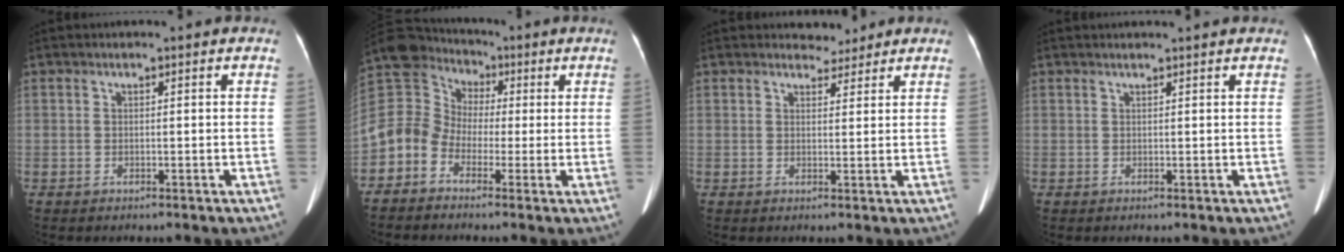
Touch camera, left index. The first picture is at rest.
{"total": 9.3, "force": [-1.9, 8.6, 3.0], "torque": [-0.095, 0.053, -0.040]}
{"total": 2.5, "force": [2.2, 1.0, -0.1], "torque": [0.004, -0.003, 0.031]}
{"total": 2.8, "force": [2.7, -0.3, 0.8], "torque": [-0.012, 0.017, 0.034]}